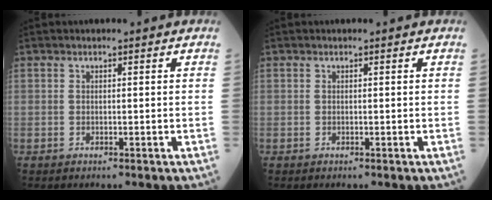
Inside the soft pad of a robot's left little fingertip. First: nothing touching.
{"total": 0.0}